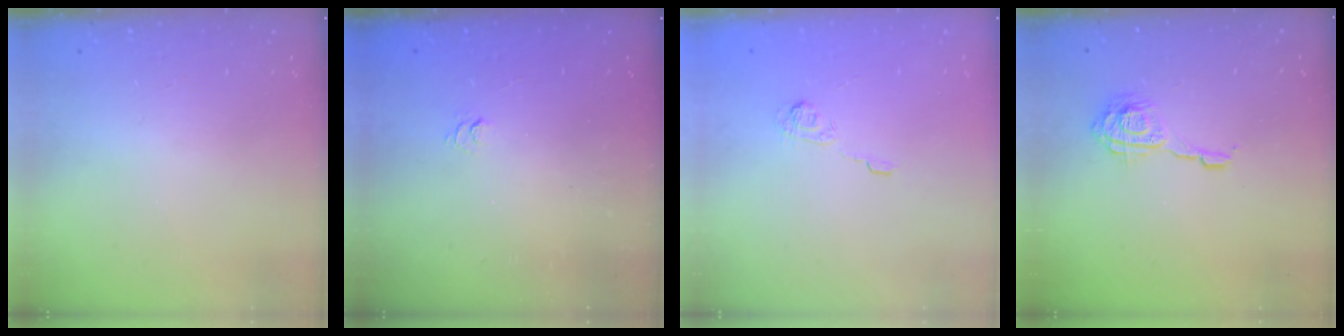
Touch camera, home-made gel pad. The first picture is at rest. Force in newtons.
{"total": 1.9, "press": 1.5, "slide": 1.3}
{"total": 3.3, "press": 2.9, "slide": 1.6}
{"total": 10.3, "press": 10.3, "slide": 1.0}